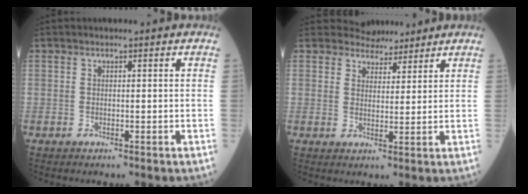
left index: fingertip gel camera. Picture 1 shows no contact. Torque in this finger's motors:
{"motor_torque": [0.79, -0.94, 0.05, 0.02]}